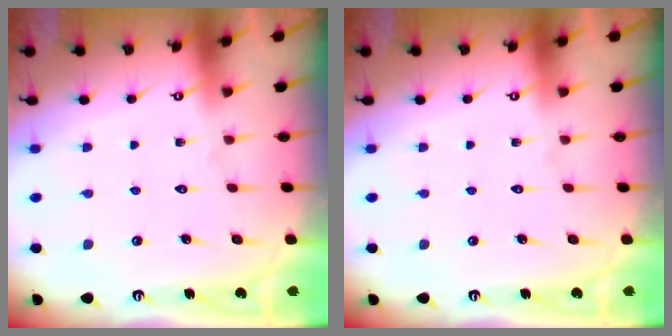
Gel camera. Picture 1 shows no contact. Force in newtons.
{"total": 0.0}